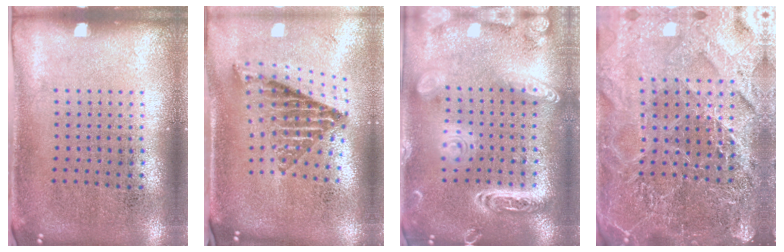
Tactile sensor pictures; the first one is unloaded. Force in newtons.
{"total": 1.9, "press": 1.5, "slide": 1.2}
{"total": 3.3, "press": 3.3, "slide": 0.2}
{"total": 5.5, "press": 4.9, "slide": 2.5}